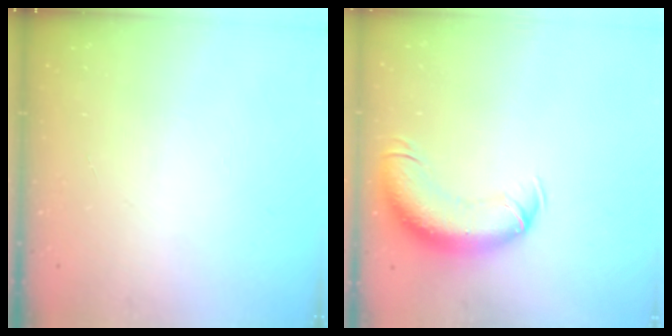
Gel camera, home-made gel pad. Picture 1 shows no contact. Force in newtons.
{"total": 13.6, "press": 13.3, "slide": 3.1}